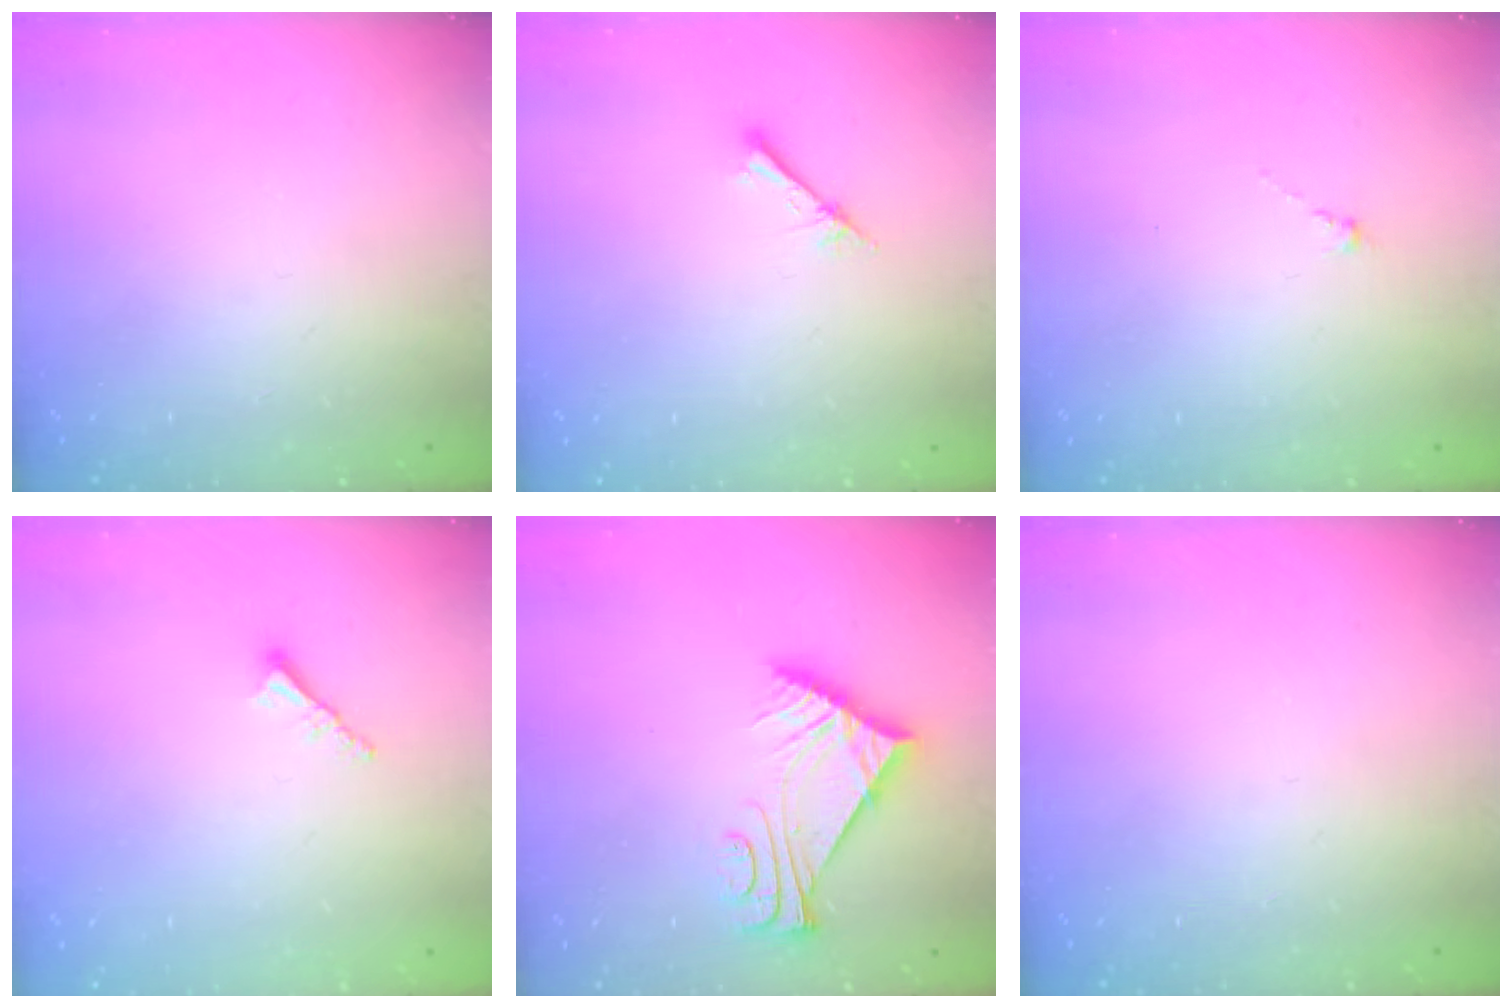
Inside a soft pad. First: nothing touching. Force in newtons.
{"total": 2.4, "press": 2.4, "slide": 0.3}
{"total": 0.0}
{"total": 2.3, "press": 2.2, "slide": 0.6}
{"total": 7.4, "press": 7.4, "slide": 0.8}
{"total": 0.0}